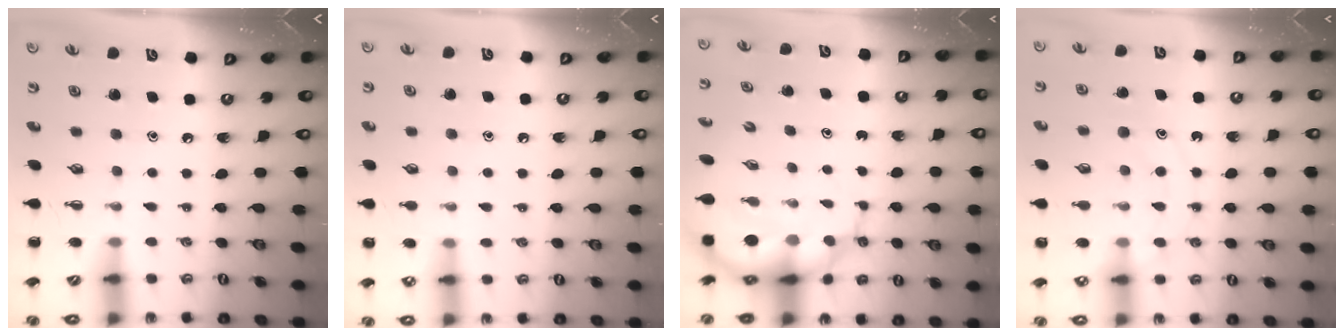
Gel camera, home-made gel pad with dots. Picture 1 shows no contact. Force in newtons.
{"total": 6.1, "press": 5.8, "slide": 2.0}
{"total": 9.1, "press": 8.8, "slide": 2.3}
{"total": 12.8, "press": 12.7, "slide": 1.0}